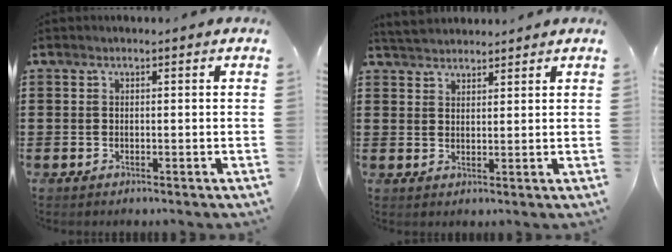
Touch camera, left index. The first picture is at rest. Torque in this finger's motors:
{"motor_torque": [0.27, -0.27, 0.12, 0.04]}